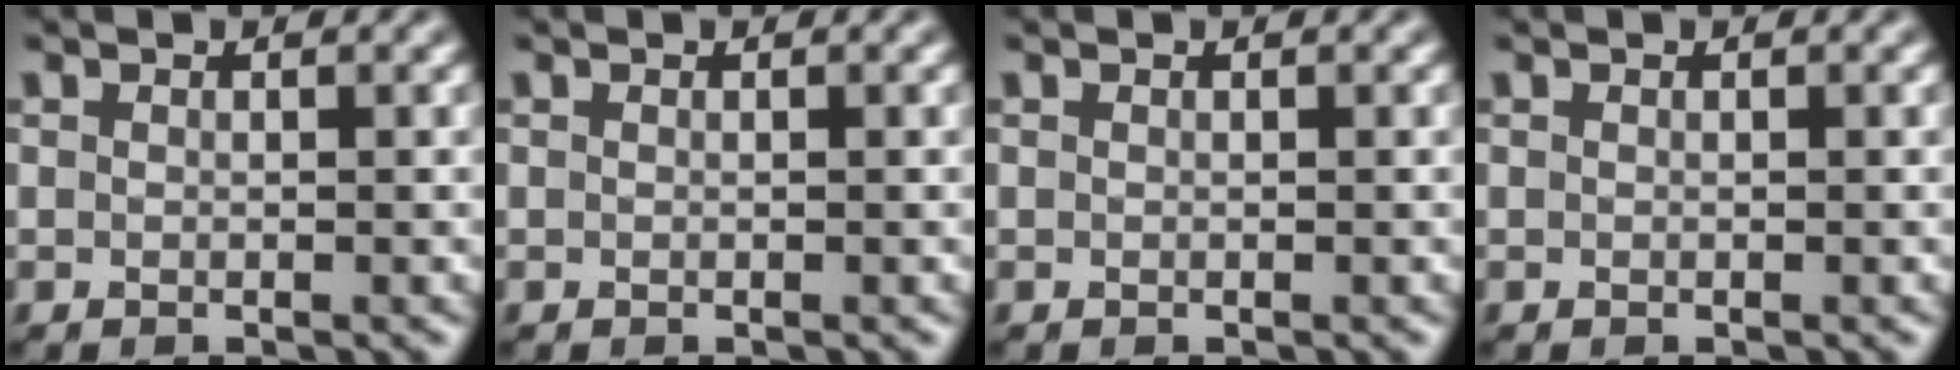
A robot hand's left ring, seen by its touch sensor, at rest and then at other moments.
{"total": 0.0}
{"total": 0.0}
{"total": 0.0}